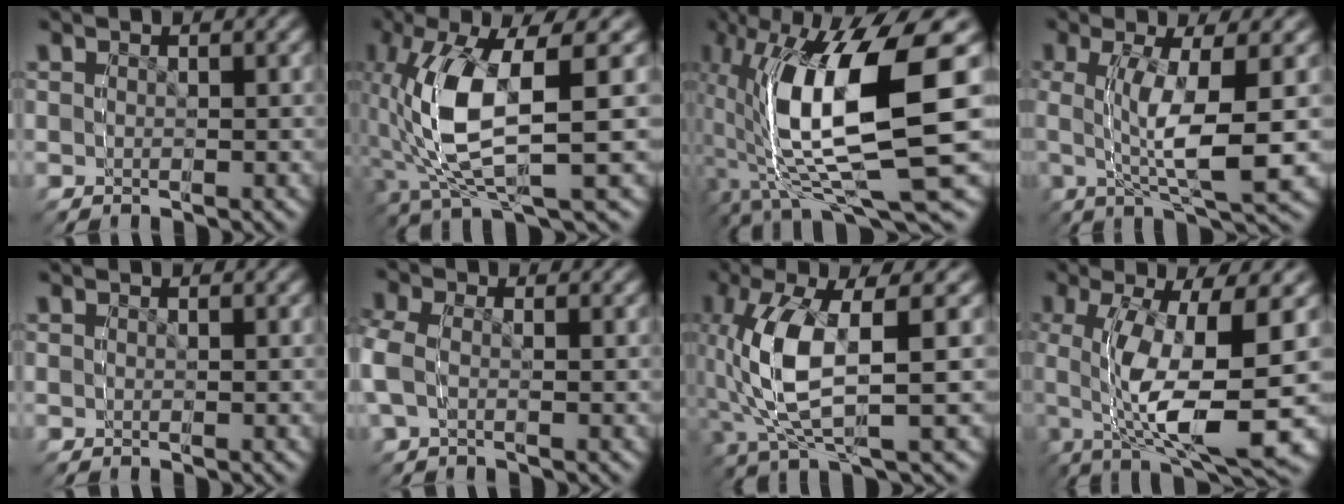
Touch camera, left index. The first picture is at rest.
{"total": 8.7, "force": [1.4, 4.1, 7.5], "torque": [-0.174, 0.022, 0.027]}
{"total": 12.7, "force": [2.0, 6.4, 10.8], "torque": [-0.214, 0.020, 0.032]}
{"total": 3.7, "force": [0.9, -0.8, 3.4], "torque": [-0.066, 0.032, 0.009]}
{"total": 0.0}
{"total": 1.4, "force": [-1.4, 0.0, 0.2], "torque": [-0.019, -0.005, -0.020]}
{"total": 5.7, "force": [0.6, 2.1, 5.2], "torque": [-0.127, 0.019, 0.021]}
{"total": 8.0, "force": [0.8, 1.9, 7.7], "torque": [-0.128, 0.040, 0.009]}